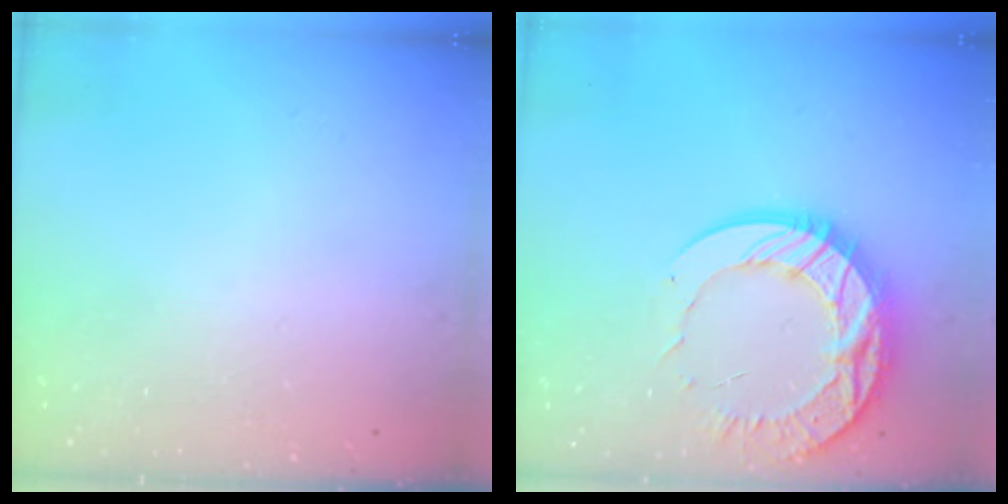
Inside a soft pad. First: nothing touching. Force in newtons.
{"total": 17.9, "press": 17.8, "slide": 1.6}